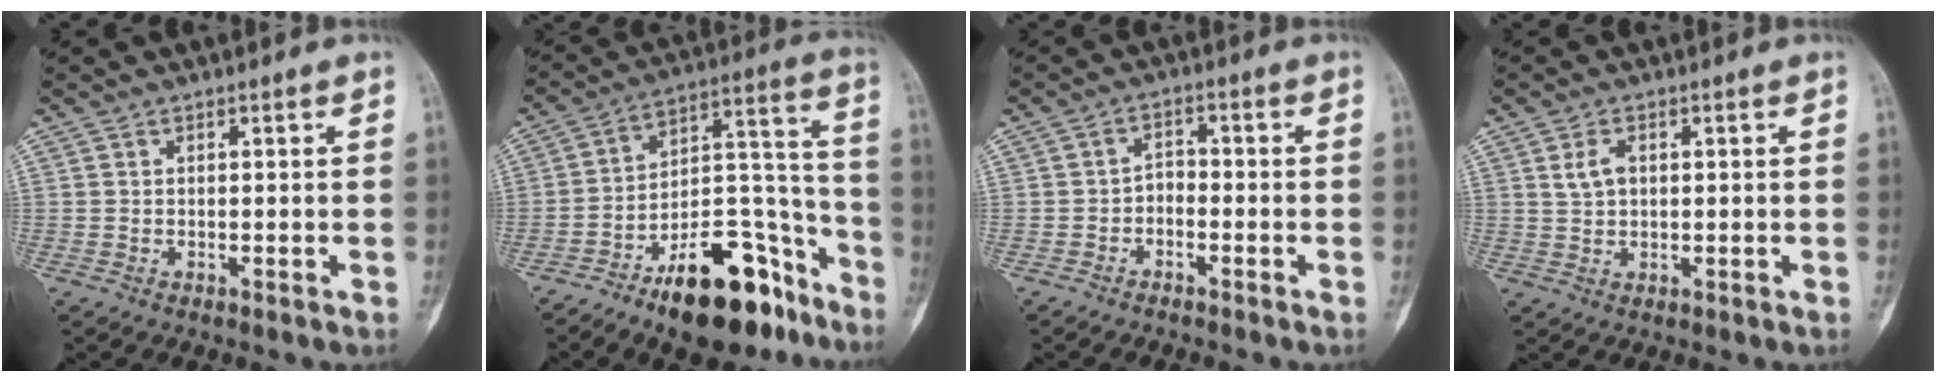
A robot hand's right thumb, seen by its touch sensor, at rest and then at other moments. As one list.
[{"total": 21.9, "force": [-14.2, 9.3, 13.9], "torque": [-0.165, 0.107, -0.226]}, {"total": 2.7, "force": [-1.5, 1.7, 1.4], "torque": [-0.015, 0.022, -0.031]}, {"total": 3.3, "force": [0.9, 2.1, 2.3], "torque": [-0.038, 0.002, 0.019]}]